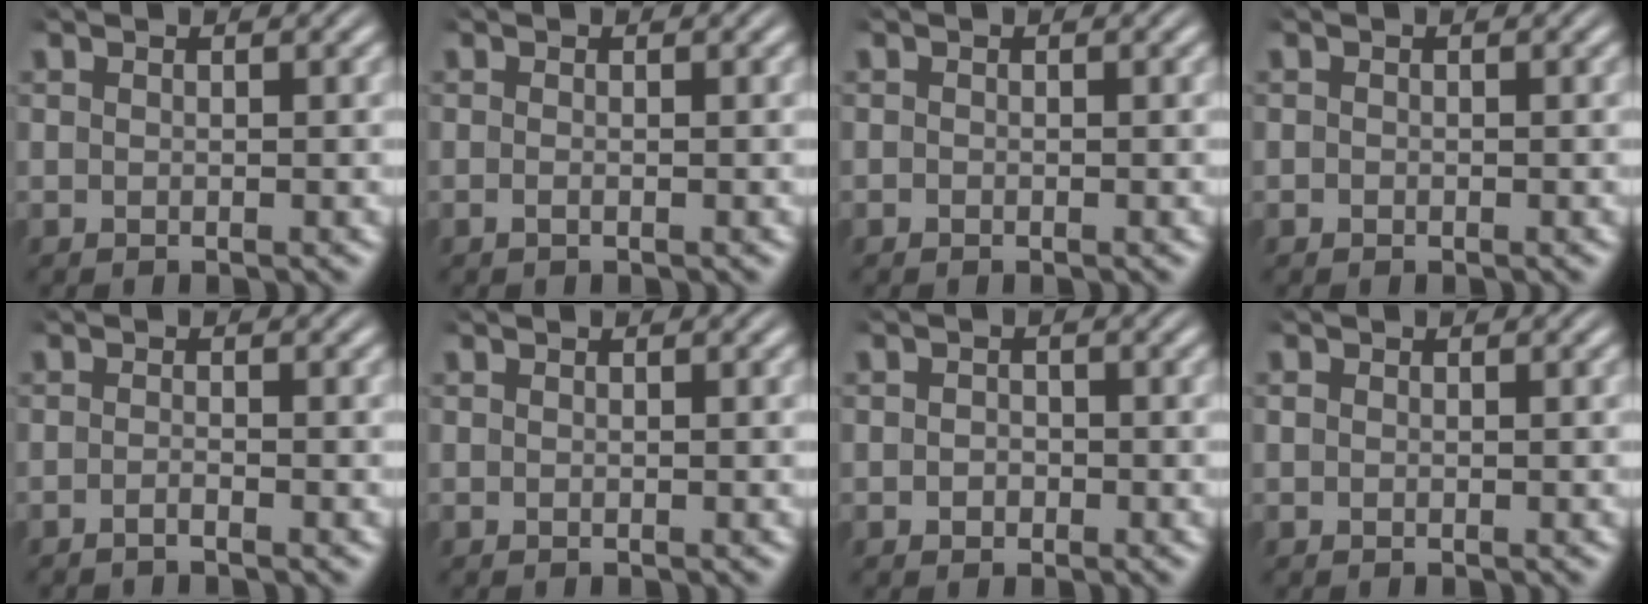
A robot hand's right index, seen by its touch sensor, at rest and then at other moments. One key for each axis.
{"total": 0.5, "fx": -0.4, "fy": 0.1, "fz": 0.3, "tx": -0.009, "ty": -0.003, "tz": -0.009}
{"total": 0.0}
{"total": 0.0}
{"total": 1.3, "fx": -1.3, "fy": 0.0, "fz": 0.4, "tx": -0.012, "ty": -0.004, "tz": -0.025}
{"total": 0.0}
{"total": 0.9, "fx": -0.6, "fy": 0.6, "fz": 0.1, "tx": 0.002, "ty": -0.009, "tz": -0.008}
{"total": 0.0}